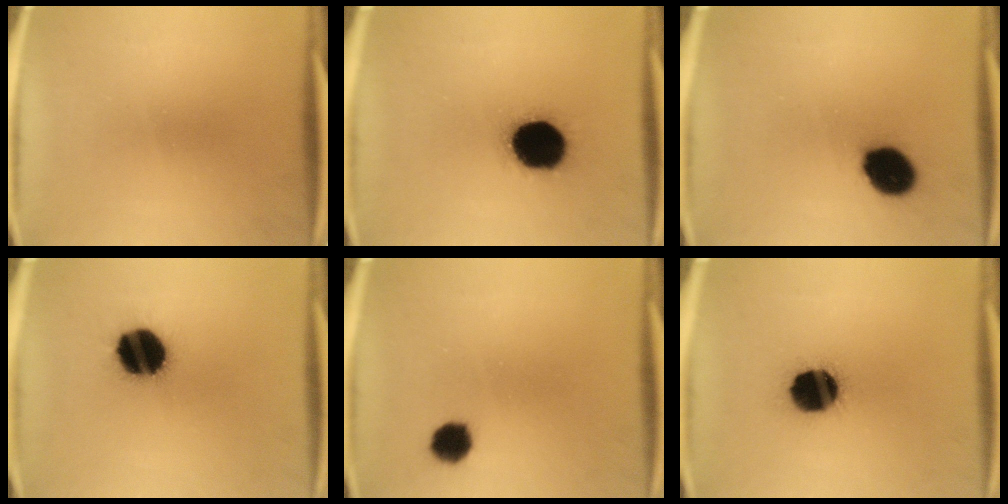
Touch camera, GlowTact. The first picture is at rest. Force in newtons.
{"total": 19.6}
{"total": 11.6}
{"total": 16.6}
{"total": 4.9}
{"total": 15.3}